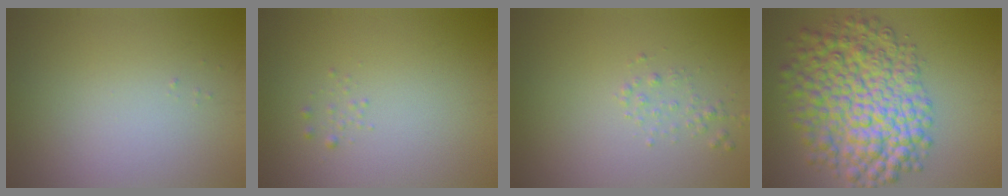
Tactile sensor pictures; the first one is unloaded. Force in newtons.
{"total": 0.6, "press": 0.6, "slide": 0.0}
{"total": 1.0, "press": 1.0, "slide": 0.0}
{"total": 10.0, "press": 10.0, "slide": 0.3}